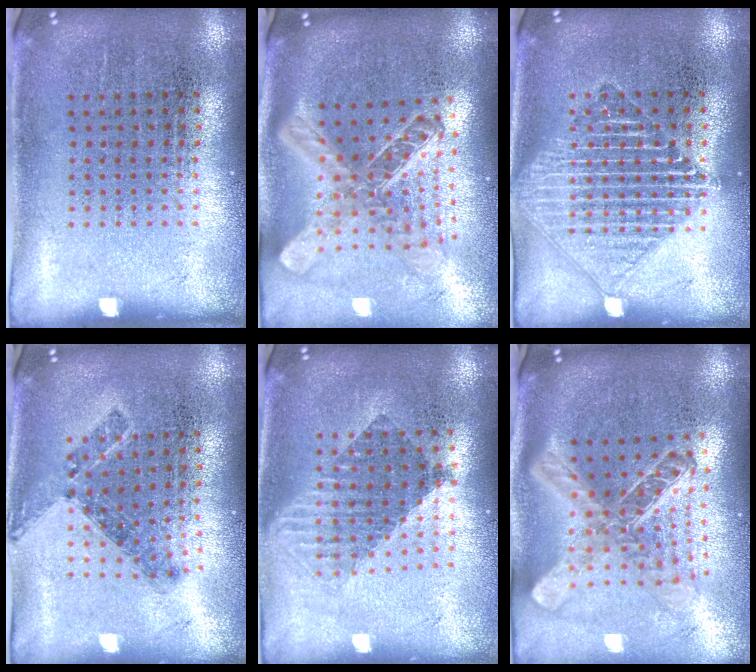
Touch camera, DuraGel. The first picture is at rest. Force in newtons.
{"total": 2.7, "press": 2.0, "slide": 1.8}
{"total": 1.8, "press": 1.8, "slide": 0.2}
{"total": 0.8, "press": 0.8, "slide": 0.3}
{"total": 1.6, "press": 1.3, "slide": 0.9}
{"total": 2.7, "press": 2.0, "slide": 1.8}